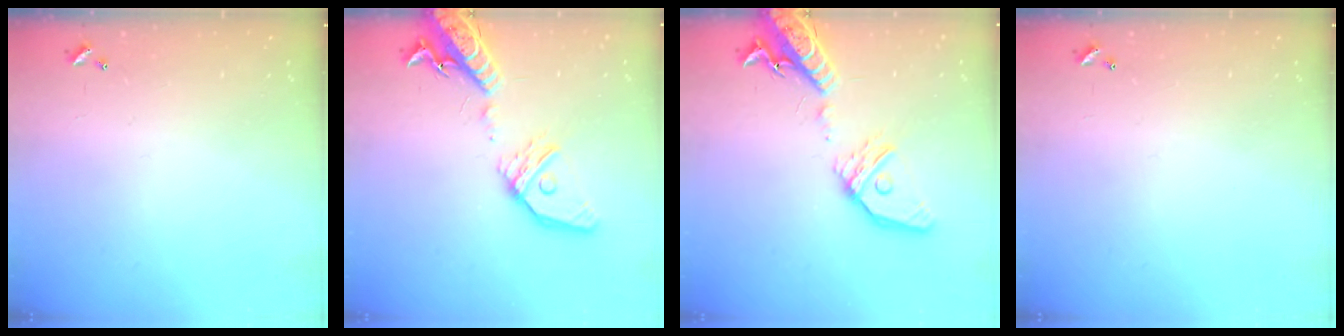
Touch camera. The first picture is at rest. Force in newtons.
{"total": 19.6, "press": 19.2, "slide": 4.0}
{"total": 19.6, "press": 19.2, "slide": 4.0}
{"total": 0.0}